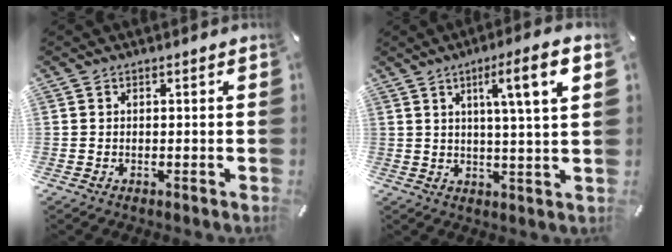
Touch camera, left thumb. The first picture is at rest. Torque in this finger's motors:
{"motor_torque": [1.44, 1.51, 0.90, -0.85, 0.39]}